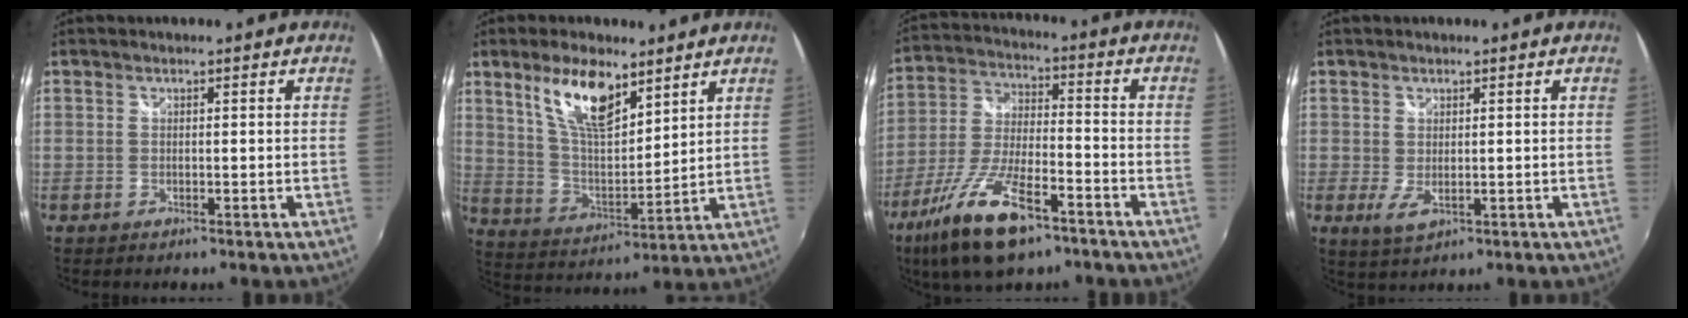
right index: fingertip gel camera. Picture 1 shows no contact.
{"total": 12.9, "force": [7.9, 4.9, 9.0], "torque": [-0.163, 0.004, 0.157]}
{"total": 16.8, "force": [-10.4, 5.7, 12.0], "torque": [-0.254, -0.034, -0.193]}
{"total": 2.9, "force": [0.2, 1.8, 2.3], "torque": [-0.040, -0.008, 0.007]}